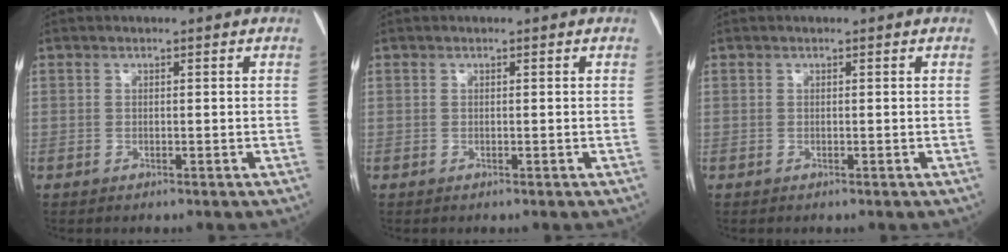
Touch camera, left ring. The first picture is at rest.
{"total": 0.0}
{"total": 0.0}